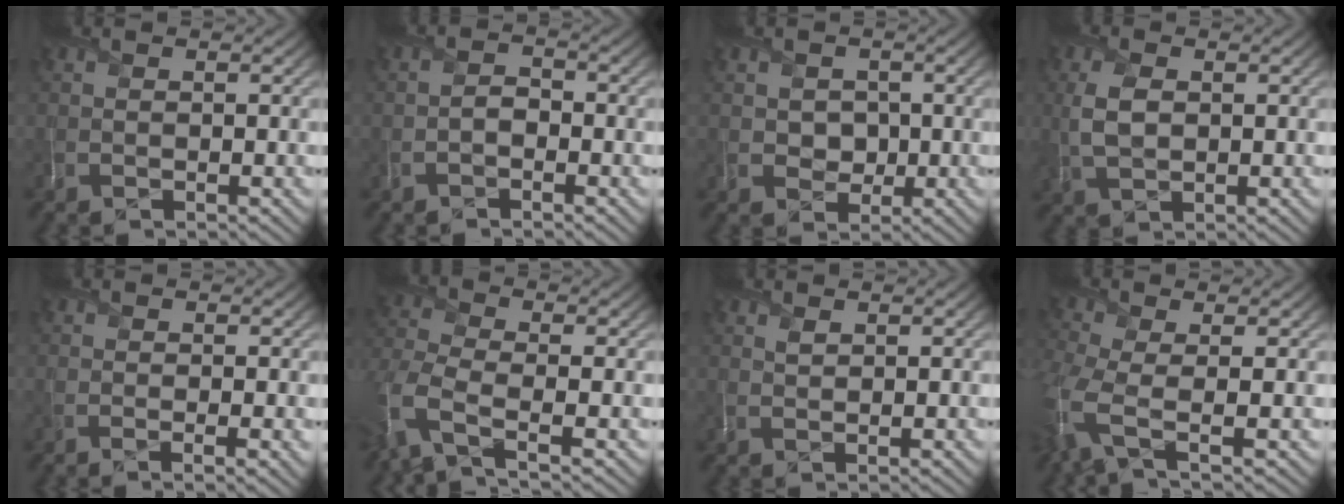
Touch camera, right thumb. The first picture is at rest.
{"total": 1.3, "force": [-0.8, 0.6, 0.7], "torque": [-0.010, 0.009, -0.021]}
{"total": 2.6, "force": [0.4, 2.5, 0.8], "torque": [-0.019, -0.001, 0.004]}
{"total": 4.0, "force": [0.8, 2.4, 3.1], "torque": [-0.079, 0.003, 0.015]}
{"total": 2.1, "force": [-0.3, 0.3, 2.0], "torque": [-0.029, 0.002, -0.010]}
{"total": 6.8, "force": [-3.6, 2.6, 5.2], "torque": [-0.127, -0.012, -0.089]}
{"total": 1.2, "force": [1.1, 0.1, 0.4], "torque": [-0.012, 0.005, 0.023]}
{"total": 6.0, "force": [-1.8, 2.0, 5.3], "torque": [-0.134, -0.014, -0.047]}